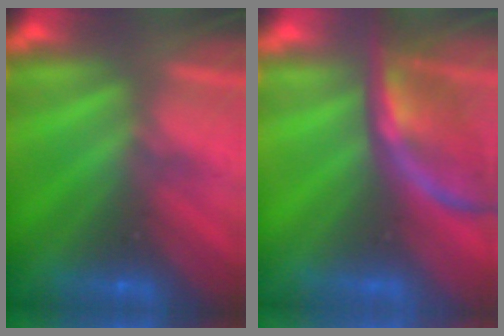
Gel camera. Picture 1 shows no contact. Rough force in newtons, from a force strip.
{"total": 2.3}